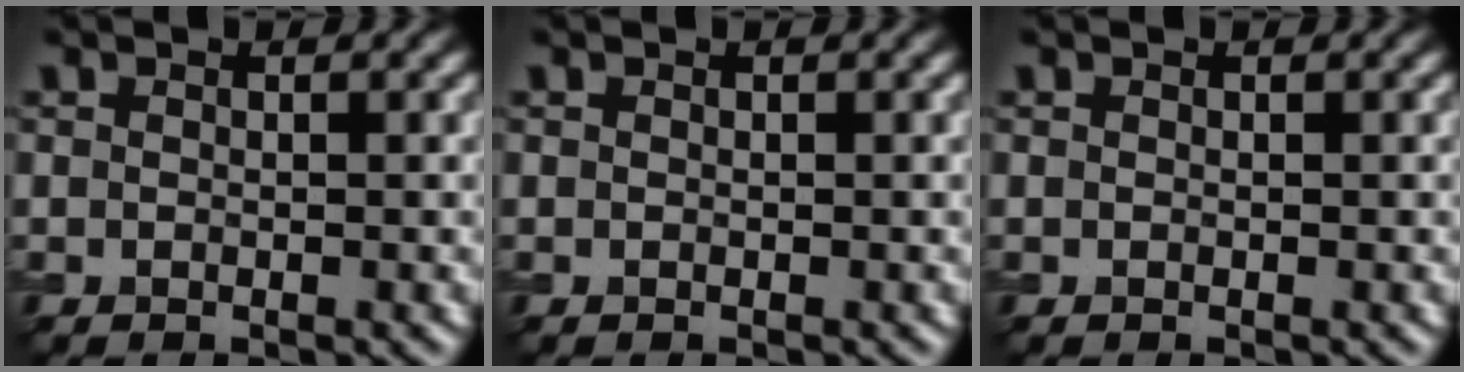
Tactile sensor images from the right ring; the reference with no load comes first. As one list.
[{"total": 0.0}, {"total": 0.0}]